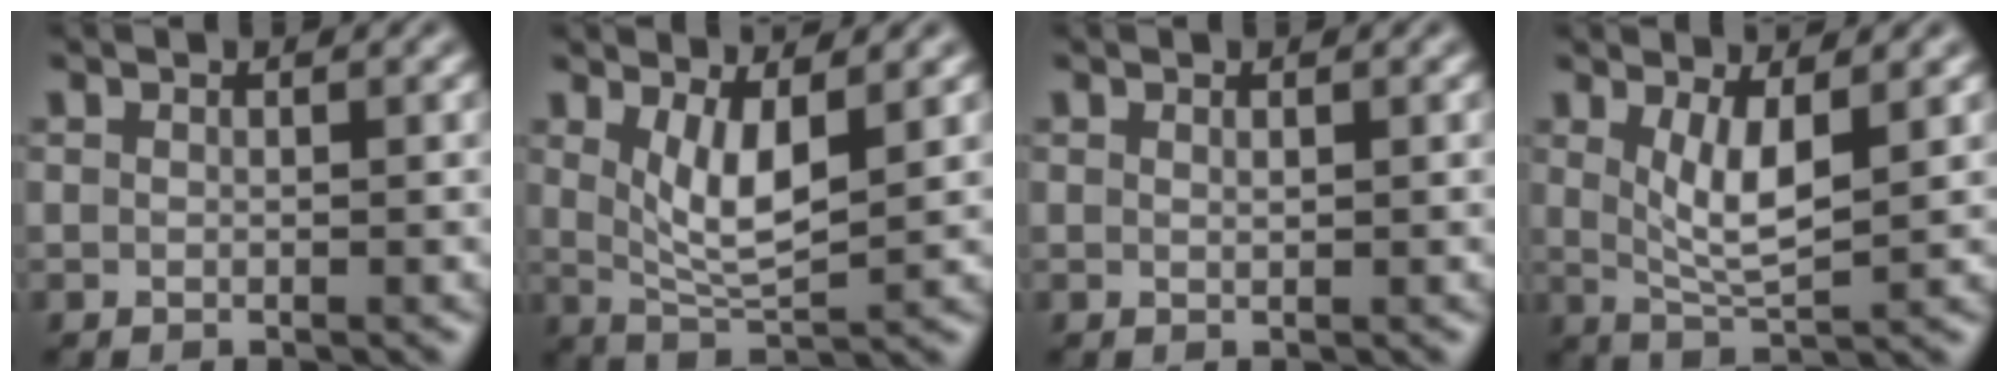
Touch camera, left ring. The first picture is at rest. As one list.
[{"total": 4.3, "force": [1.2, 1.4, 3.9], "torque": [-0.075, -0.014, 0.030]}, {"total": 0.0}, {"total": 4.0, "force": [0.8, 1.2, 3.8], "torque": [-0.071, -0.011, 0.022]}]